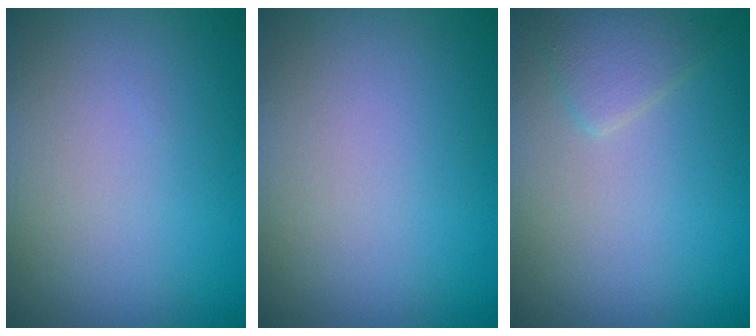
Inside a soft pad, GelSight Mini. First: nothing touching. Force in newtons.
{"total": 0.0}
{"total": 1.8, "press": 1.8, "slide": 0.2}